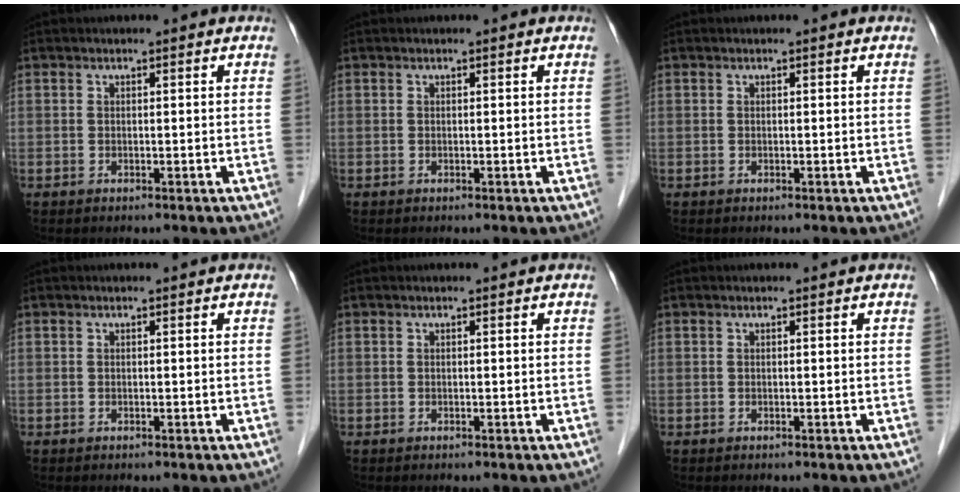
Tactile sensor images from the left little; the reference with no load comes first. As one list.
[{"total": 0.0}, {"total": 0.0}, {"total": 0.0}, {"total": 0.0}, {"total": 0.0}]